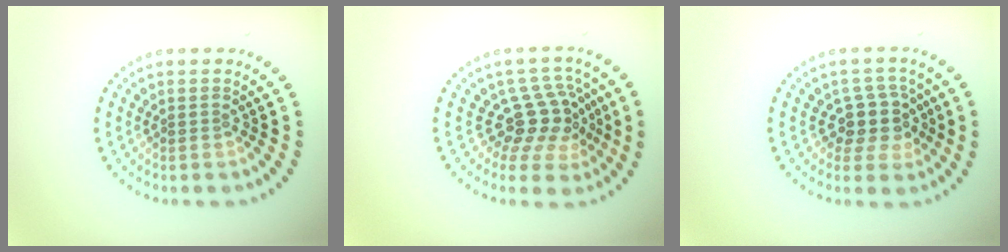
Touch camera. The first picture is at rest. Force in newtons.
{"total": 3.9, "press": 2.9, "slide": 2.6}
{"total": 2.9, "press": 2.3, "slide": 1.7}